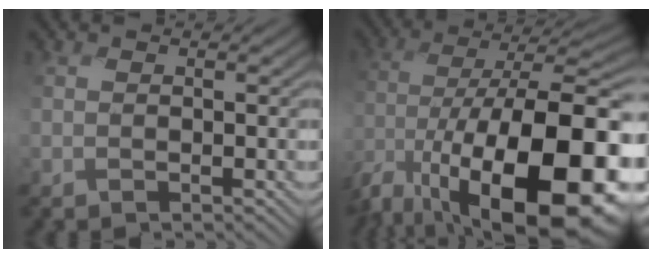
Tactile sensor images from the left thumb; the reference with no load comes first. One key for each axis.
{"total": 20.1, "fx": -10.7, "fy": 8.6, "fz": 14.7, "tx": -0.252, "ty": -0.034, "tz": -0.168}